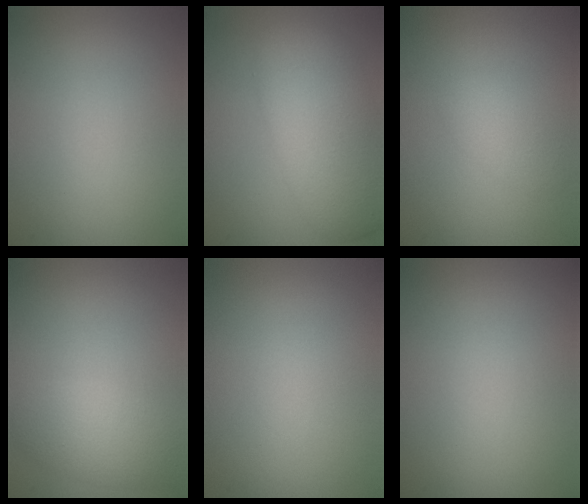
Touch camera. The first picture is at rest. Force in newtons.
{"total": 8.3, "press": 8.3, "slide": 0.5}
{"total": 1.7, "press": 1.7, "slide": 0.1}
{"total": 3.4, "press": 3.4, "slide": 0.2}
{"total": 0.0}
{"total": 0.0}